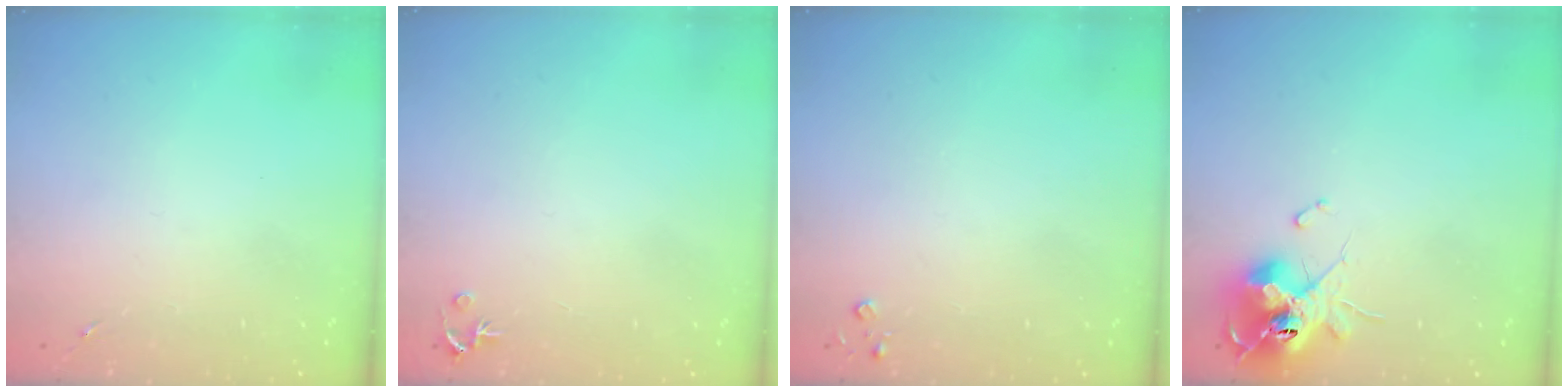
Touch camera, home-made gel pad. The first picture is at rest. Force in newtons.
{"total": 3.5, "press": 3.5, "slide": 0.4}
{"total": 2.6, "press": 2.6, "slide": 0.3}
{"total": 13.8, "press": 13.8, "slide": 1.5}